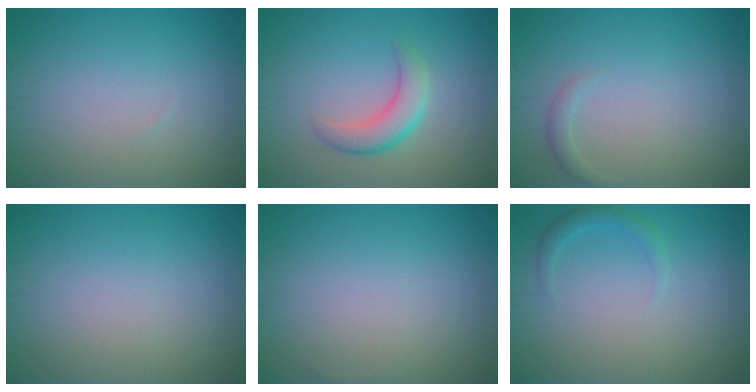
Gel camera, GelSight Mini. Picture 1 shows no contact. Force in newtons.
{"total": 3.1, "press": 3.1, "slide": 0.2}
{"total": 1.0, "press": 1.0, "slide": 0.0}
{"total": 0.0}
{"total": 0.0}
{"total": 1.4, "press": 1.4, "slide": 0.1}